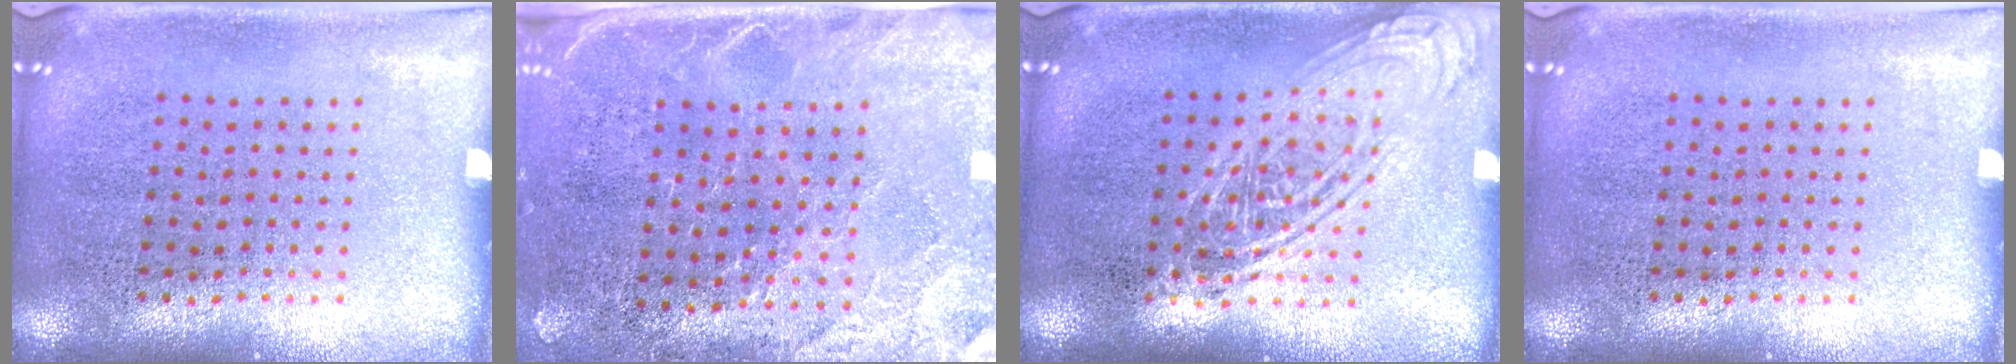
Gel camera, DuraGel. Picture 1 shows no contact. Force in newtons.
{"total": 3.1, "press": 2.8, "slide": 1.5}
{"total": 1.8, "press": 1.8, "slide": 0.1}
{"total": 0.0}